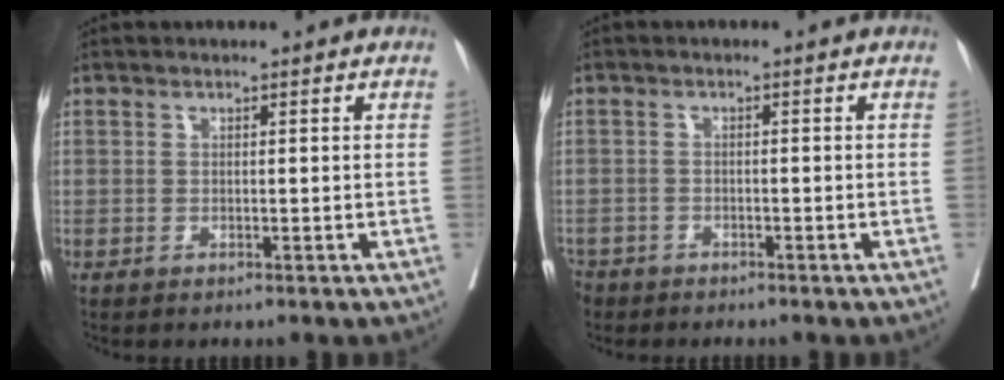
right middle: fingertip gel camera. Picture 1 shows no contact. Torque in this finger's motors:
{"motor_torque": [0.99, -1.15, 0.35, 0.05]}